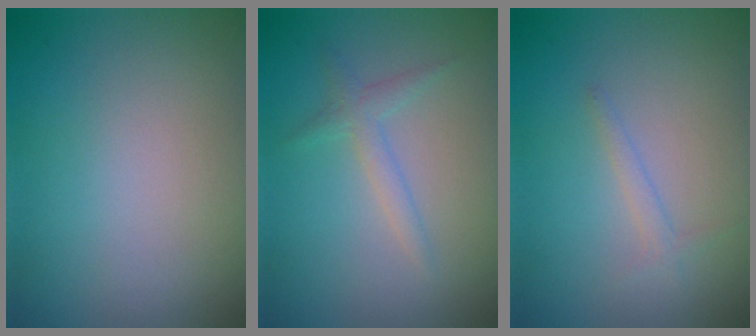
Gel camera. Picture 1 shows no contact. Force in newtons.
{"total": 1.5, "press": 1.5, "slide": 0.1}
{"total": 1.0, "press": 1.0, "slide": 0.0}